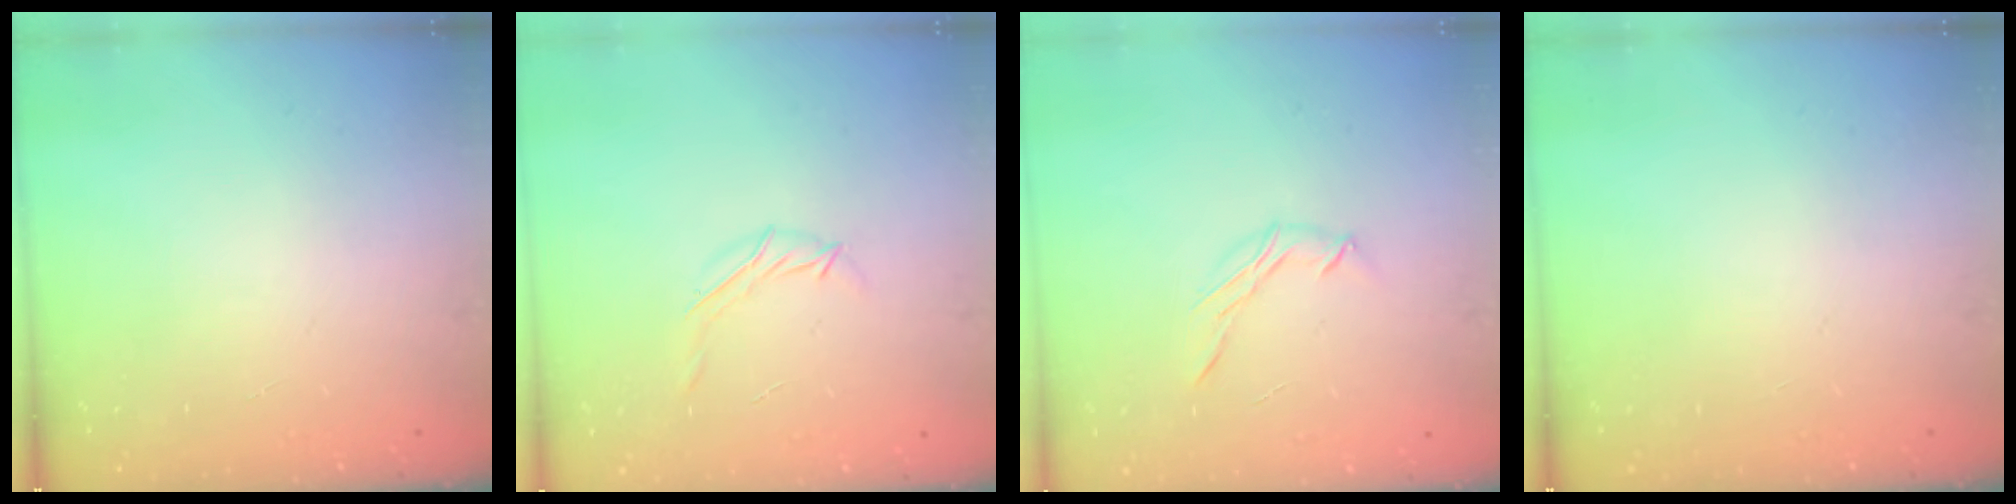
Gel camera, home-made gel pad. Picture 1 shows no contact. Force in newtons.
{"total": 4.5, "press": 4.4, "slide": 0.9}
{"total": 5.7, "press": 5.6, "slide": 1.1}
{"total": 0.0}